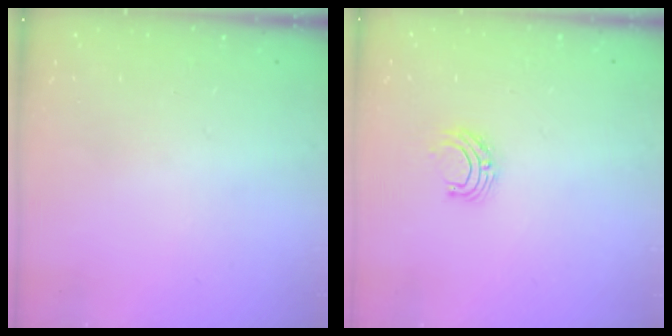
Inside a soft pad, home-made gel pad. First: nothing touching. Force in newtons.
{"total": 5.9, "press": 5.9, "slide": 0.5}